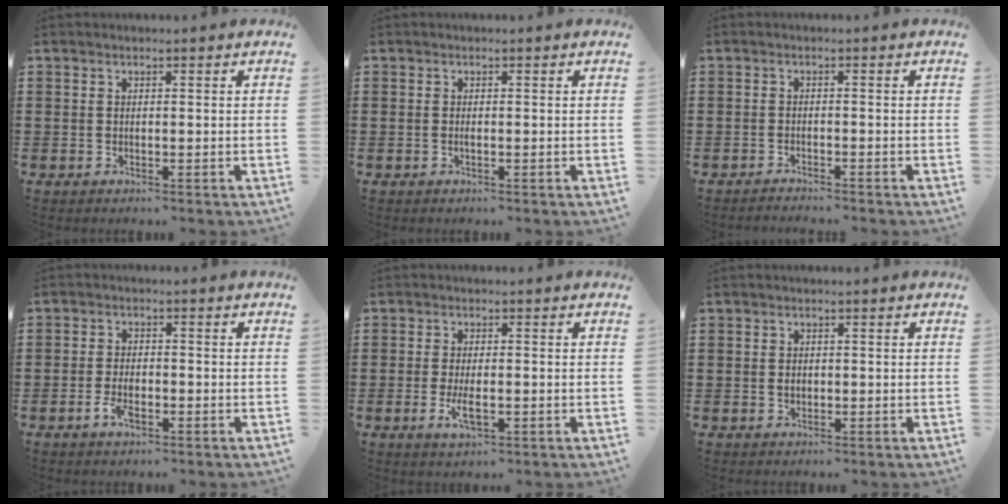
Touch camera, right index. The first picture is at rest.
{"total": 0.5, "force": [-0.1, 0.1, 0.5], "torque": [-0.011, -0.003, -0.002]}
{"total": 1.0, "force": [-1.0, -0.2, -0.2], "torque": [0.001, 0.003, -0.020]}
{"total": 3.1, "force": [-1.4, 1.3, 2.5], "torque": [-0.053, -0.004, -0.025]}
{"total": 3.9, "force": [-0.9, 1.4, 3.5], "torque": [-0.074, -0.005, -0.019]}
{"total": 1.2, "force": [-0.1, 0.9, 0.8], "torque": [-0.016, 0.004, -0.002]}